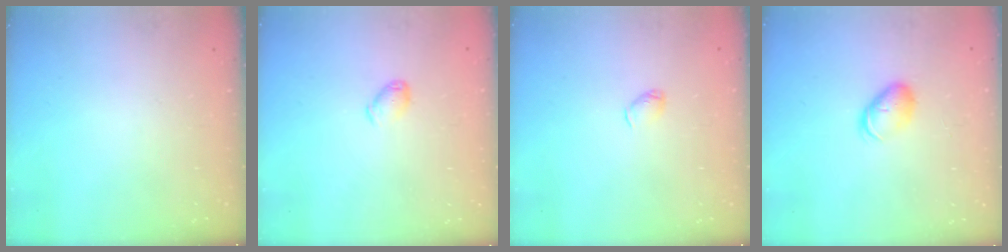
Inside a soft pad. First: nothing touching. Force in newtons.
{"total": 5.1, "press": 5.0, "slide": 0.8}
{"total": 2.5, "press": 2.5, "slide": 0.4}
{"total": 7.3, "press": 7.2, "slide": 0.7}